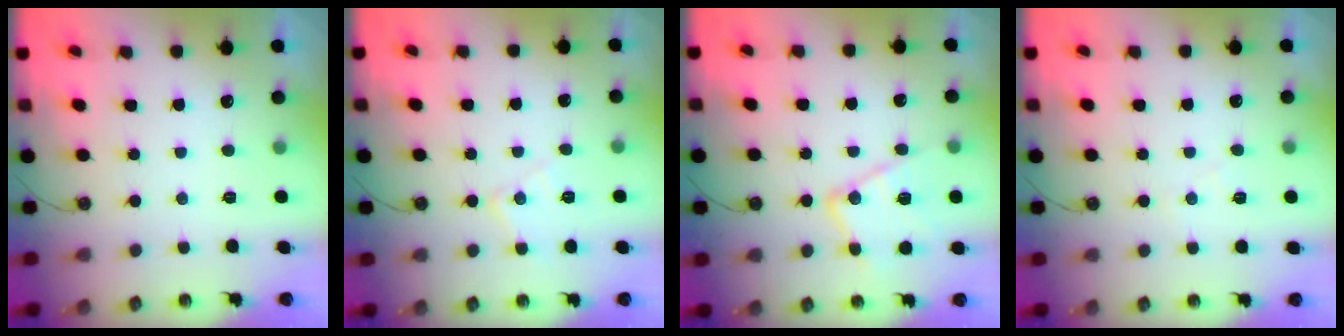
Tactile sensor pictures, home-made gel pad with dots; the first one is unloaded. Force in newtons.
{"total": 7.5, "press": 7.5, "slide": 0.6}
{"total": 14.7, "press": 14.6, "slide": 1.3}
{"total": 4.8, "press": 4.7, "slide": 0.7}